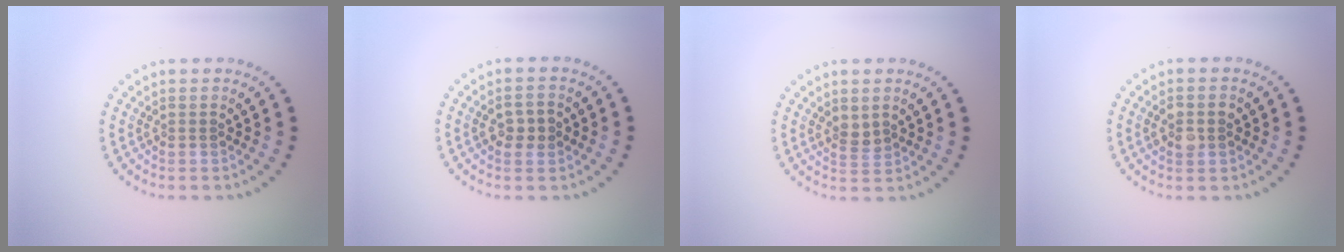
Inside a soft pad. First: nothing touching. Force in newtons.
{"total": 2.3, "press": 2.3, "slide": 0.2}
{"total": 1.4, "press": 1.2, "slide": 0.6}
{"total": 2.5, "press": 2.5, "slide": 0.1}